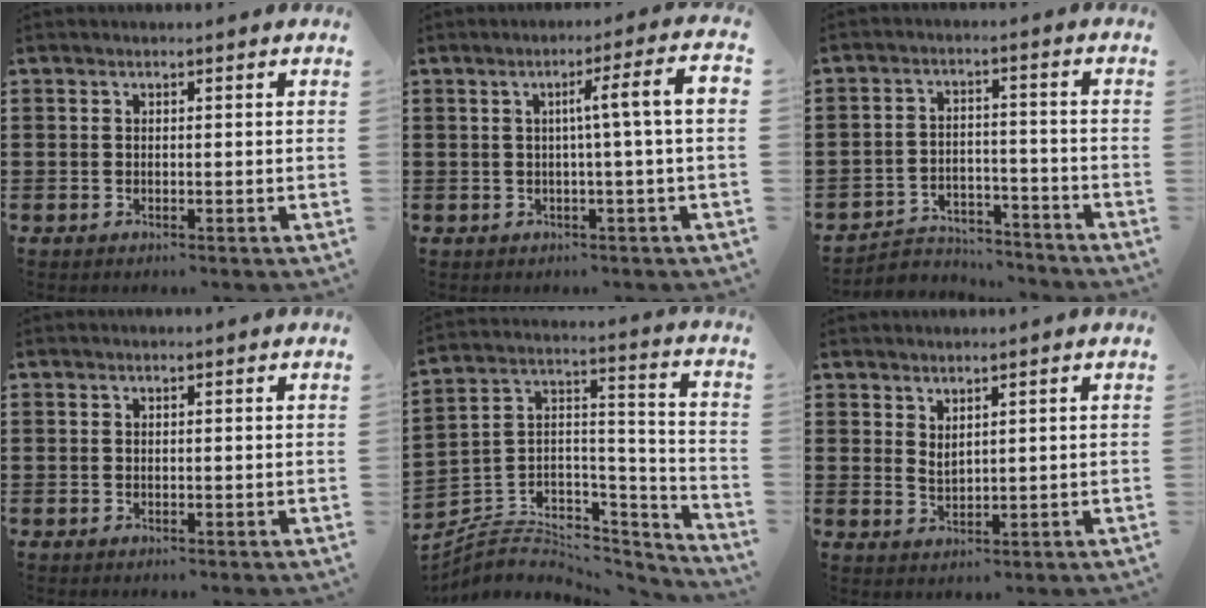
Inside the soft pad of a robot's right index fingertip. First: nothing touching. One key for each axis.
{"total": 6.2, "fx": 0.1, "fy": -0.5, "fz": 6.1, "tx": -0.104, "ty": -0.007, "tz": -0.007}
{"total": 4.2, "fx": -4.1, "fy": 1.2, "fz": 0.2, "tx": -0.010, "ty": 0.009, "tz": -0.085}
{"total": 0.0}
{"total": 4.0, "fx": -2.7, "fy": 3.0, "fz": 0.5, "tx": -0.022, "ty": -0.005, "tz": -0.057}
{"total": 1.7, "fx": 1.5, "fy": 0.4, "fz": 0.6, "tx": -0.015, "ty": 0.002, "tz": 0.029}